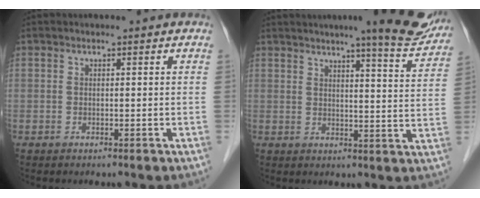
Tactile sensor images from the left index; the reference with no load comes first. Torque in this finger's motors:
{"motor_torque": [1.04, -1.09, 0.55, 0.06]}